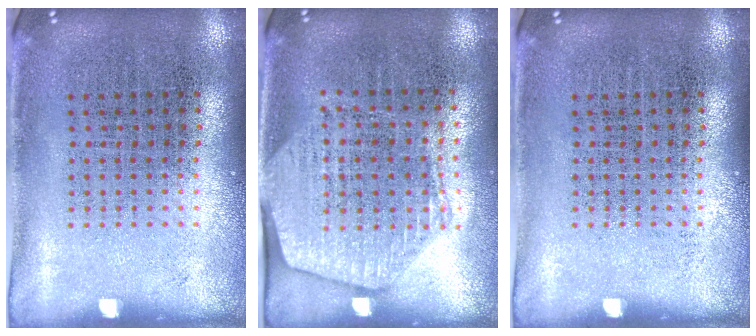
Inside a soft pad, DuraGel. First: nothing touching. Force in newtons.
{"total": 1.7, "press": 1.5, "slide": 0.8}
{"total": 0.0}